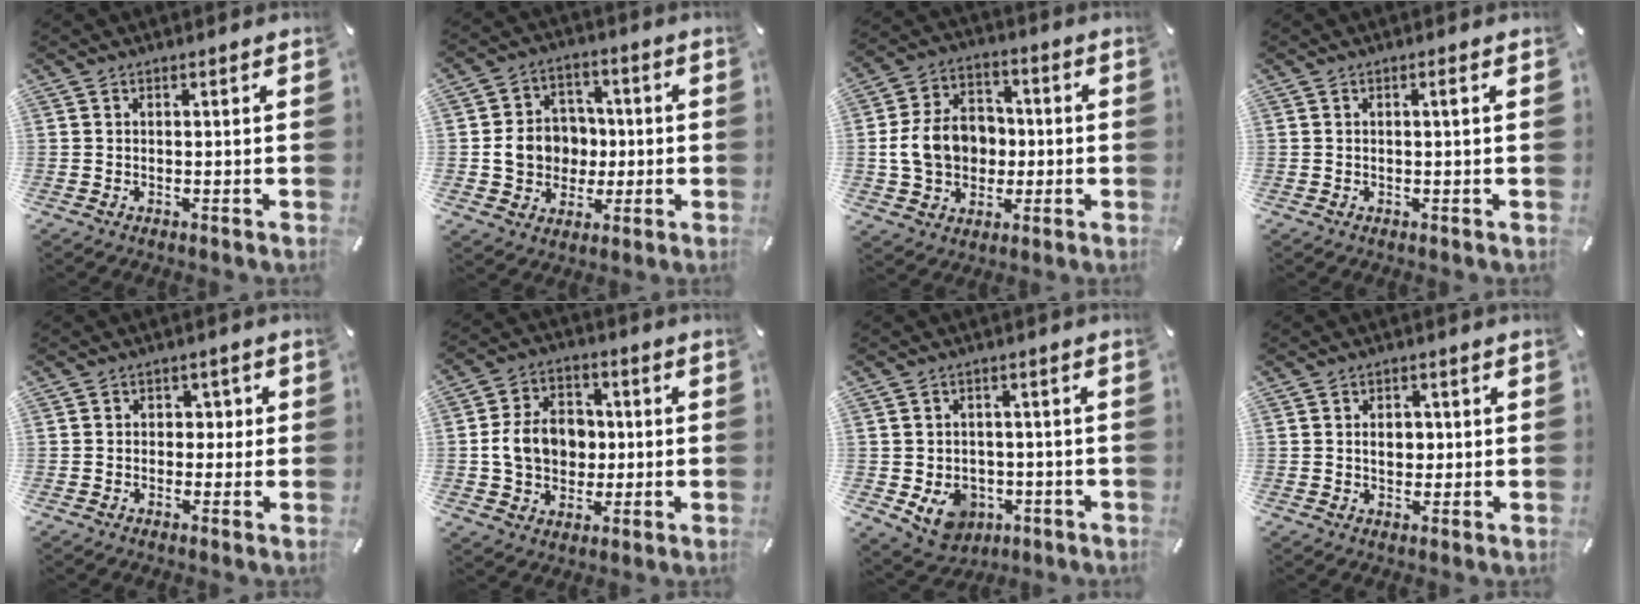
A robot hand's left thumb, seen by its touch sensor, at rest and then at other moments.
{"total": 9.9, "force": [-0.9, 9.1, 3.7], "torque": [-0.066, 0.011, -0.011]}
{"total": 12.4, "force": [-1.0, 10.4, 6.6], "torque": [-0.146, 0.023, -0.017]}
{"total": 1.1, "force": [0.1, 0.0, 1.1], "torque": [-0.020, 0.001, 0.001]}
{"total": 3.2, "force": [-0.6, 2.8, 1.5], "torque": [-0.014, 0.005, -0.020]}
{"total": 11.2, "force": [-0.2, 9.4, 6.0], "torque": [-0.125, 0.021, 0.001]}
{"total": 7.8, "force": [-2.4, 6.7, 3.2], "torque": [-0.050, 0.015, -0.041]}
{"total": 4.1, "force": [0.1, 3.2, 2.6], "torque": [-0.029, -0.003, -0.005]}